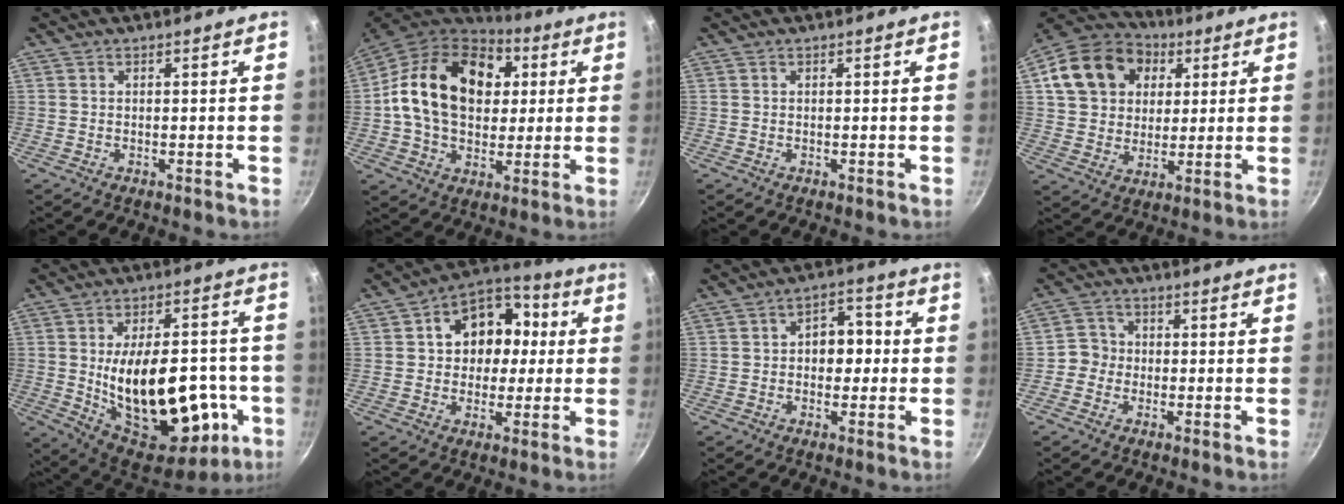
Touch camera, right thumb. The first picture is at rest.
{"total": 22.0, "force": [4.3, 15.9, 14.6], "torque": [-0.225, 0.014, 0.065]}
{"total": 0.0}
{"total": 18.0, "force": [5.5, 14.3, 9.4], "torque": [-0.155, 0.017, 0.087]}
{"total": 27.1, "force": [-4.4, 14.4, 22.5], "torque": [-0.305, 0.015, -0.037]}
{"total": 14.1, "force": [2.0, 11.1, 8.4], "torque": [-0.079, 0.028, 0.018]}
{"total": 7.4, "force": [0.0, 5.3, 5.1], "torque": [-0.022, 0.019, -0.007]}
{"total": 3.7, "force": [-1.1, 3.4, 0.9], "torque": [0.008, 0.013, -0.031]}